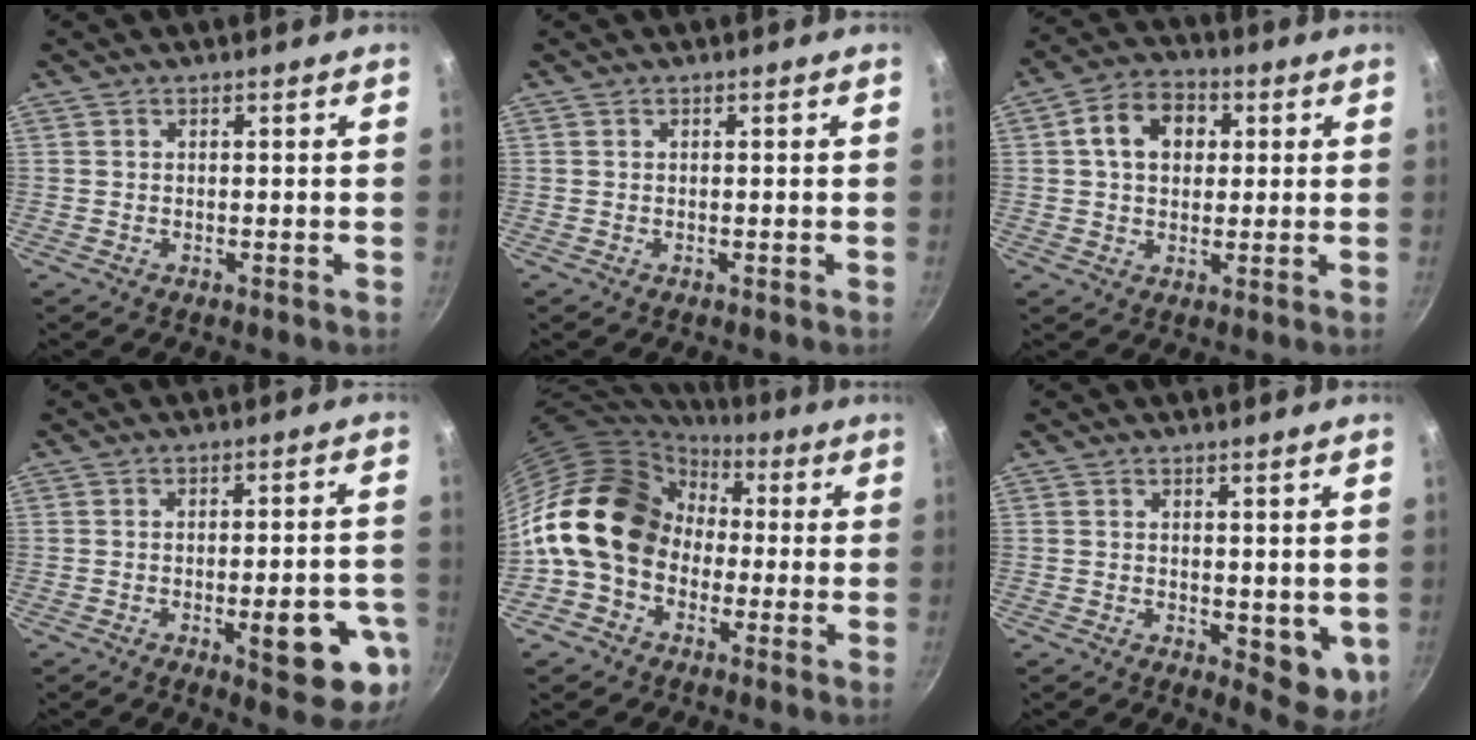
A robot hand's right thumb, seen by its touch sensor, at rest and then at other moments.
{"total": 0.0}
{"total": 9.7, "force": [2.2, 7.3, 6.0], "torque": [-0.077, 0.014, 0.025]}
{"total": 12.5, "force": [-4.4, 4.2, 10.9], "torque": [-0.112, 0.017, -0.053]}
{"total": 17.4, "force": [0.5, 13.8, 10.6], "torque": [-0.158, 0.044, -0.006]}
{"total": 7.2, "force": [-0.1, 3.8, 6.1], "torque": [-0.065, -0.016, 0.004]}